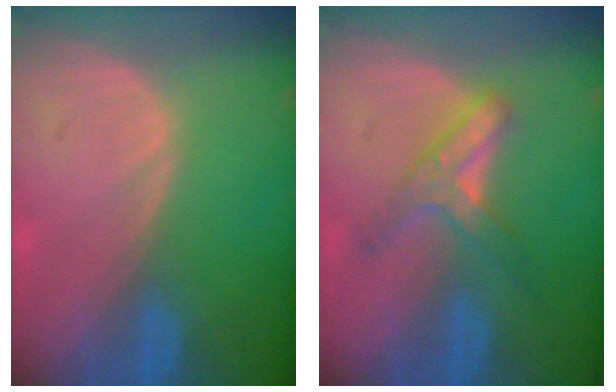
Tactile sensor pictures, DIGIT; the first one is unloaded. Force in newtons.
{"total": 5.1, "press": 5.1, "slide": 0.3}